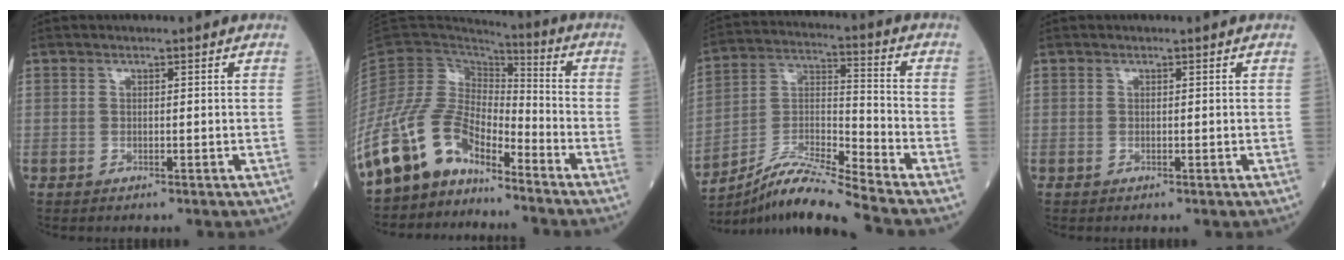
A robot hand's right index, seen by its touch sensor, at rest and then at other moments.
{"total": 12.2, "force": [-9.5, 5.2, 5.5], "torque": [-0.133, 0.035, -0.191]}
{"total": 12.0, "force": [-10.8, -1.6, 5.0], "torque": [-0.100, 0.006, -0.199]}
{"total": 0.0}